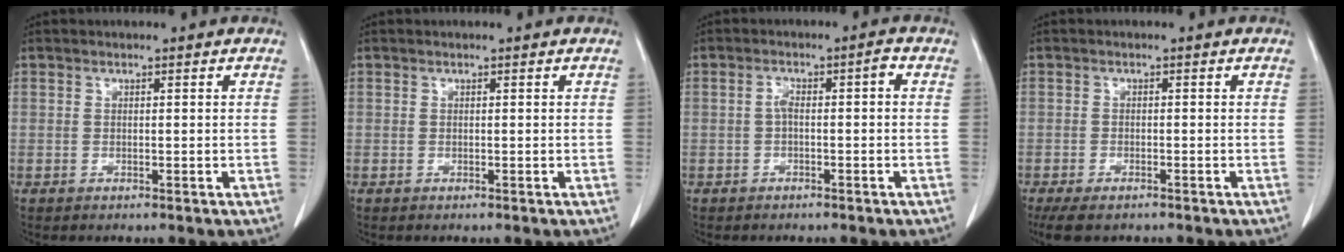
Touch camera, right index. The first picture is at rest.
{"total": 0.0}
{"total": 2.9, "force": [-0.2, 0.8, 2.7], "torque": [-0.048, 0.019, -0.001]}
{"total": 5.4, "force": [-4.1, 2.0, 2.8], "torque": [-0.049, -0.012, -0.062]}